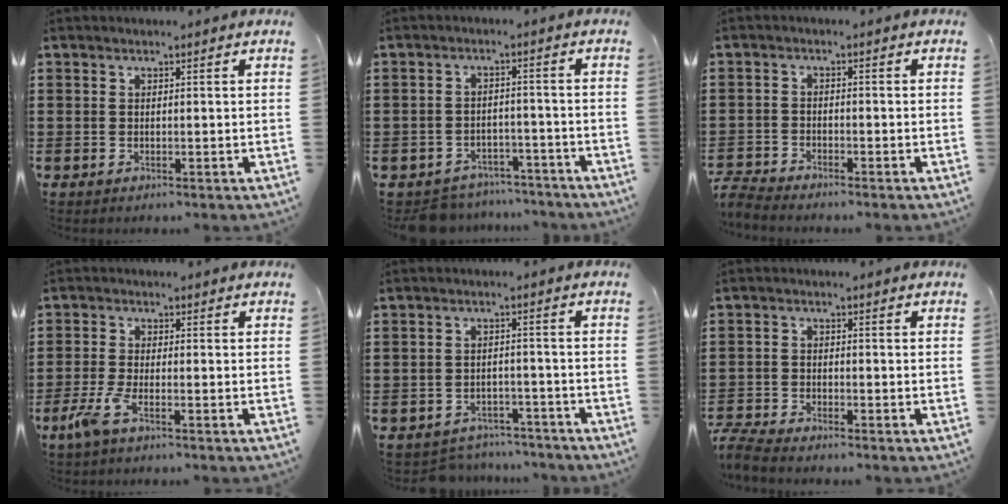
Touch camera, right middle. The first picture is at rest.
{"total": 4.4, "force": [-4.2, 1.0, 0.0], "torque": [-0.005, 0.009, -0.089]}
{"total": 2.7, "force": [-2.7, 0.0, 0.3], "torque": [-0.022, -0.004, -0.062]}
{"total": 4.1, "force": [-2.1, 0.7, 3.5], "torque": [-0.087, -0.013, -0.043]}
{"total": 3.4, "force": [-3.3, 0.7, -0.2], "torque": [-0.004, 0.002, -0.071]}
{"total": 2.9, "force": [-2.8, 0.1, 0.7], "torque": [-0.035, -0.006, -0.065]}